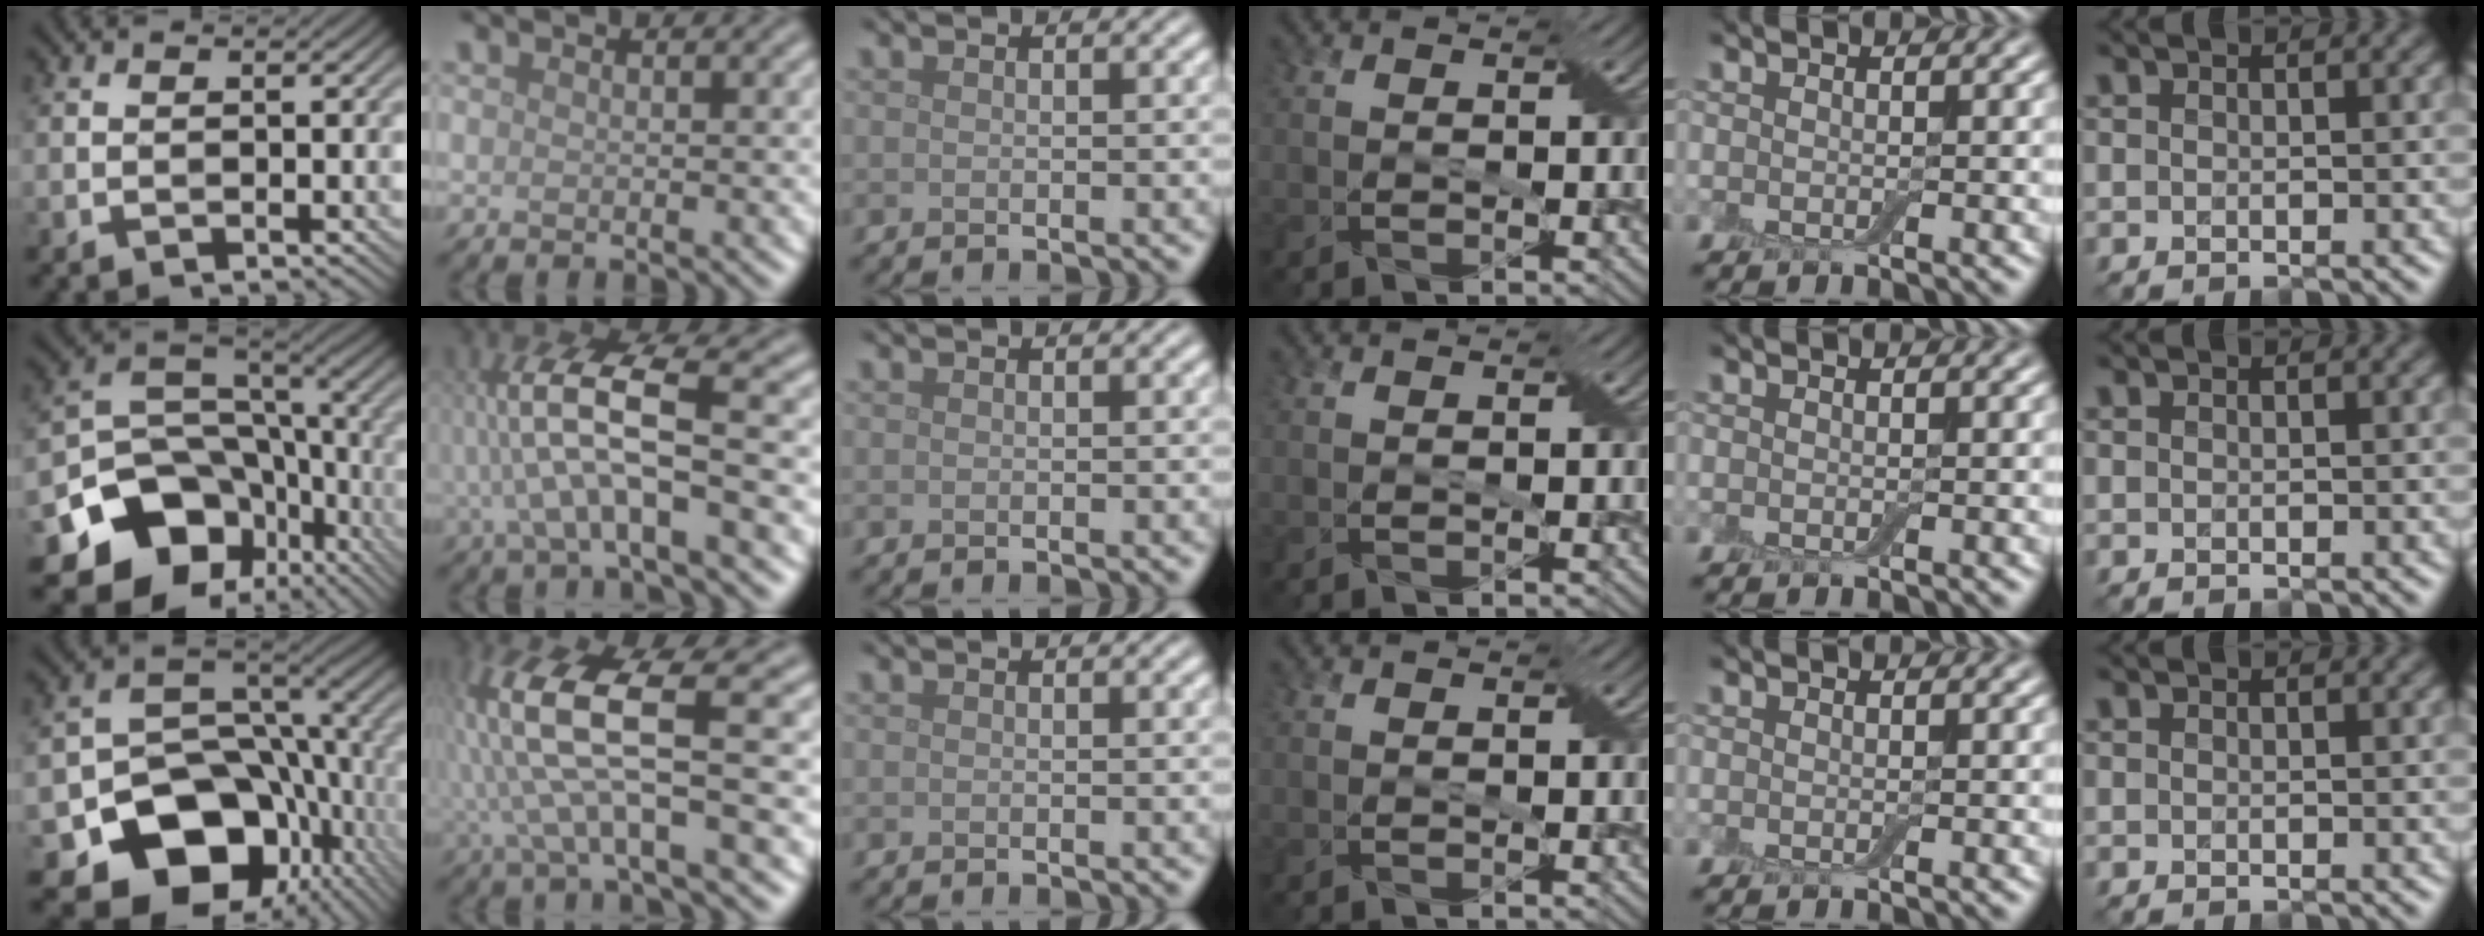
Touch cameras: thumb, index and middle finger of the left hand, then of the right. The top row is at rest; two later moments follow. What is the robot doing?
{"motion": "fold", "object": "bandage"}